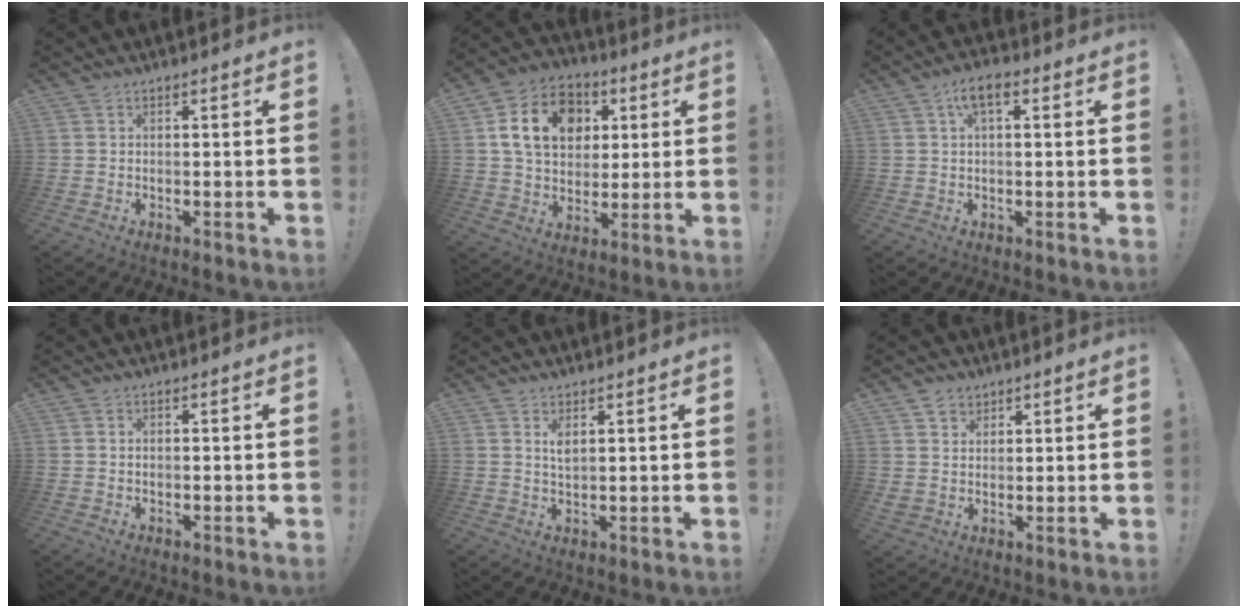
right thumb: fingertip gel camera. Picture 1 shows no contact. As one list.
[{"total": 17.0, "force": [4.9, 13.2, 9.7], "torque": [-0.147, -0.005, 0.095]}, {"total": 5.0, "force": [1.5, 2.2, 4.2], "torque": [-0.069, 0.006, 0.024]}, {"total": 0.7, "force": [0.0, 0.6, 0.4], "torque": [-0.017, 0.006, 0.001]}, {"total": 3.2, "force": [1.7, 1.2, 2.5], "torque": [-0.037, -0.013, 0.027]}, {"total": 5.2, "force": [3.3, 4.1, 0.3], "torque": [-0.007, -0.021, 0.065]}]